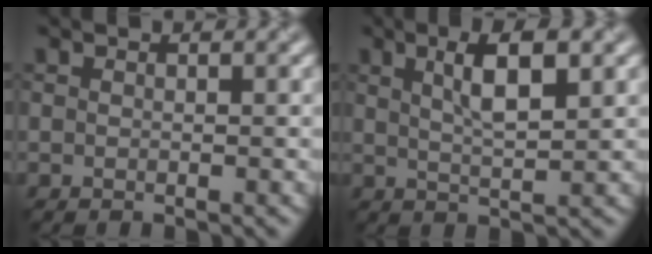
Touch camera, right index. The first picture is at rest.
{"total": 3.9, "force": [1.2, 0.6, 3.6], "torque": [-0.071, 0.008, 0.033]}